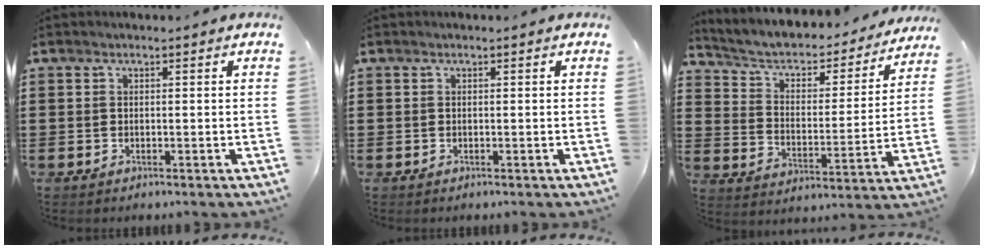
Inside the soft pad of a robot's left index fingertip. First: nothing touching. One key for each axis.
{"total": 0.0}
{"total": 4.0, "fx": 2.8, "fy": 2.2, "fz": 1.9, "tx": -0.057, "ty": -0.021, "tz": 0.037}